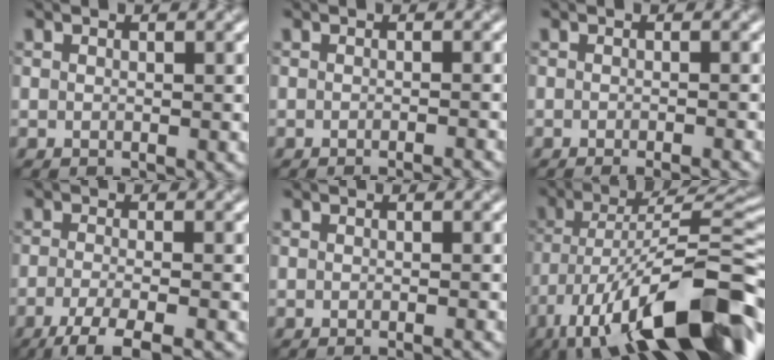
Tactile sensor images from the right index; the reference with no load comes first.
{"total": 1.8, "force": [-1.3, 0.3, 1.1], "torque": [-0.005, -0.001, -0.022]}
{"total": 2.7, "force": [-1.8, 0.6, 1.9], "torque": [-0.013, 0.002, -0.022]}
{"total": 4.5, "force": [-2.8, 1.0, 3.3], "torque": [-0.057, -0.008, -0.059]}
{"total": 1.3, "force": [-0.8, 0.3, 1.0], "torque": [-0.005, -0.004, -0.014]}
{"total": 16.7, "force": [-8.2, 5.4, 13.5], "torque": [-0.208, 0.015, -0.147]}